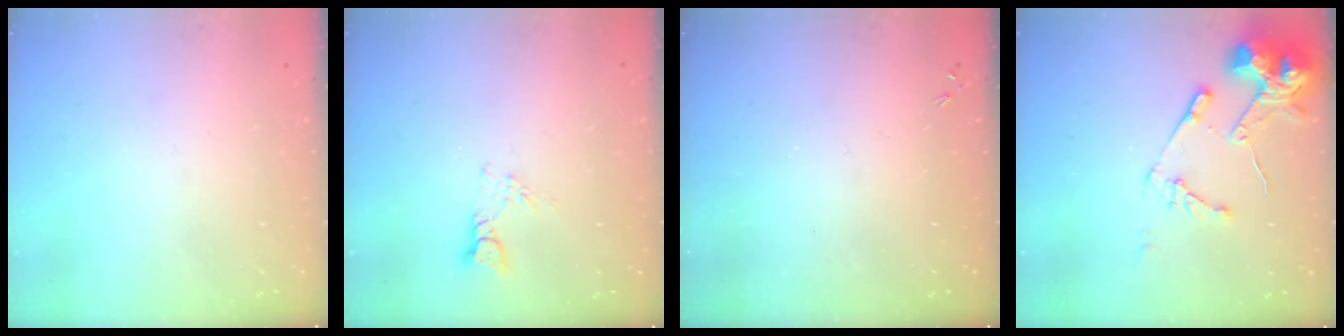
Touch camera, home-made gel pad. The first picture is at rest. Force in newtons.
{"total": 3.6, "press": 3.6, "slide": 0.3}
{"total": 0.0}
{"total": 13.4, "press": 13.3, "slide": 1.4}